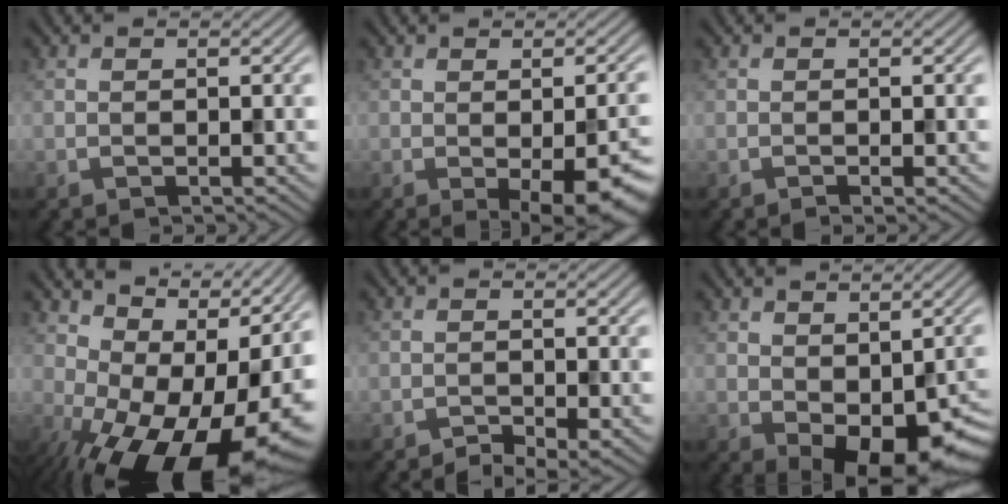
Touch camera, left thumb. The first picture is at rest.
{"total": 8.2, "force": [-2.6, 2.8, 7.3], "torque": [-0.096, -0.019, -0.021]}
{"total": 0.9, "force": [-0.5, 0.1, 0.8], "torque": [-0.013, -0.005, -0.008]}
{"total": 17.2, "force": [-2.1, 8.9, 14.6], "torque": [-0.180, -0.010, -0.005]}
{"total": 2.9, "force": [-2.2, 0.6, 1.7], "torque": [-0.028, -0.002, -0.036]}
{"total": 9.3, "force": [-2.5, 5.2, 7.2], "torque": [-0.096, -0.031, -0.017]}